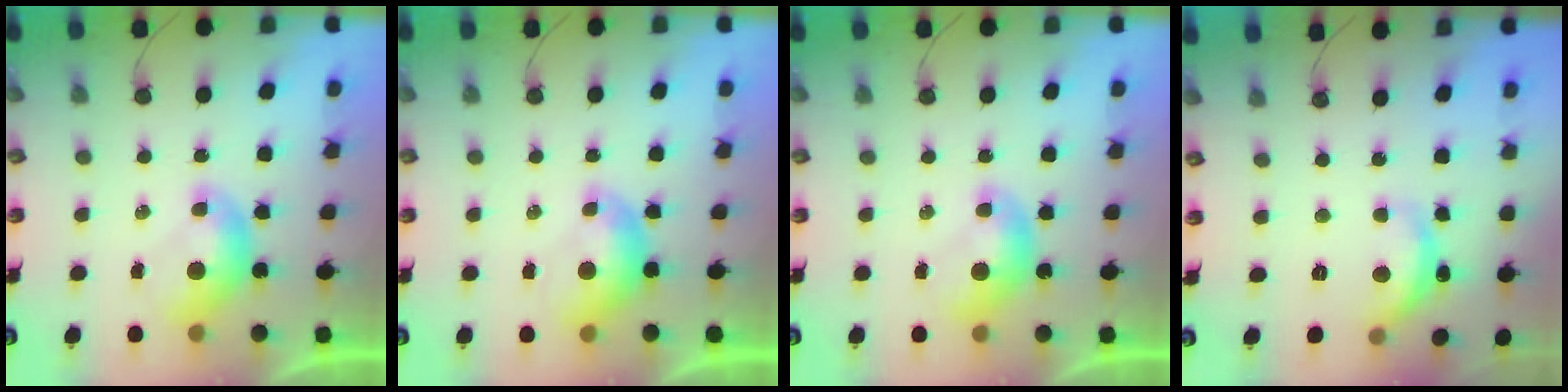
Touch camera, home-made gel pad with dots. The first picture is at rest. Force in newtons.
{"total": 0.9, "press": 0.7, "slide": 0.6}
{"total": 0.0}
{"total": 7.3, "press": 7.3, "slide": 0.5}